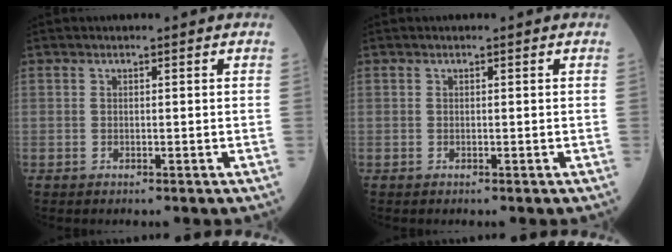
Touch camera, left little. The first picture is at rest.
{"total": 0.0}